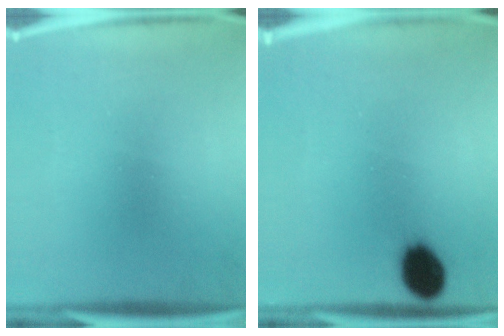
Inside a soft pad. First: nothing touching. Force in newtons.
{"total": 7.8}